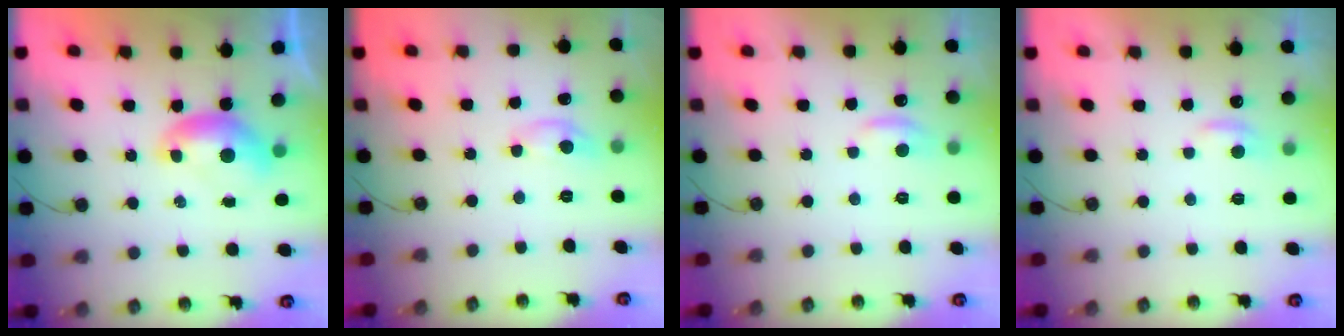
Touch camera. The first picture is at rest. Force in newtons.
{"total": 0.0}
{"total": 0.7, "press": 0.0, "slide": 0.7}
{"total": 0.9, "press": 0.8, "slide": 0.4}